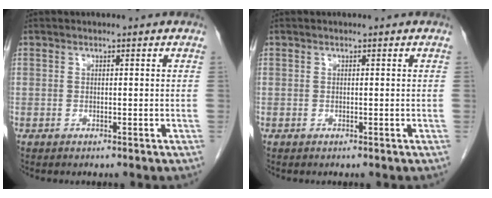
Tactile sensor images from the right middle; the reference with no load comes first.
{"total": 0.0}